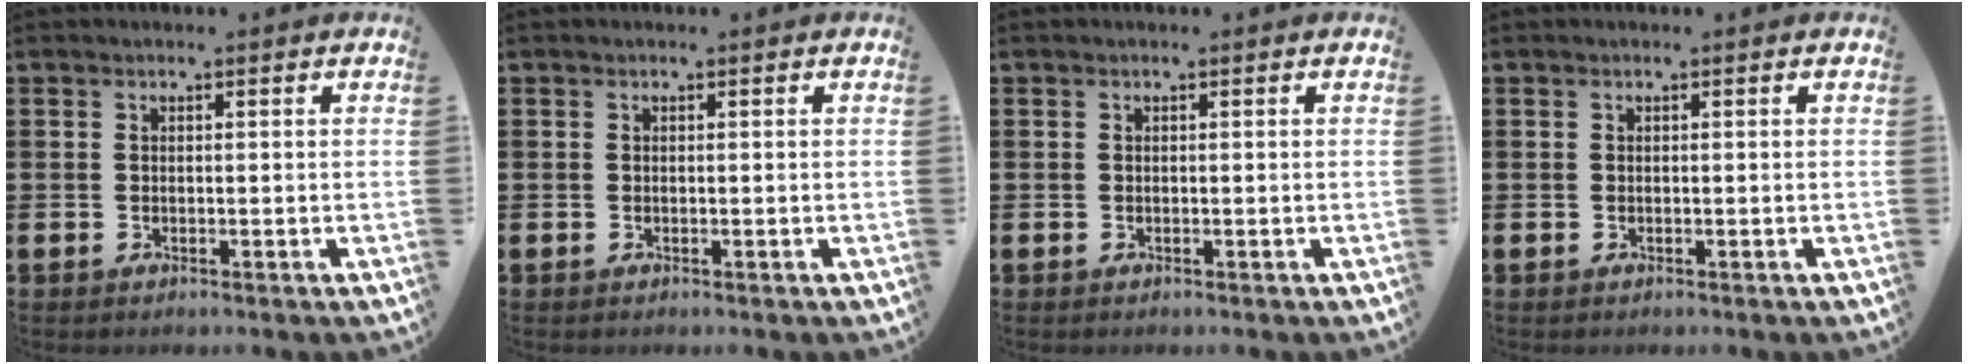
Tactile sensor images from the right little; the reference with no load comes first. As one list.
[{"total": 0.0}, {"total": 0.0}, {"total": 0.0}]